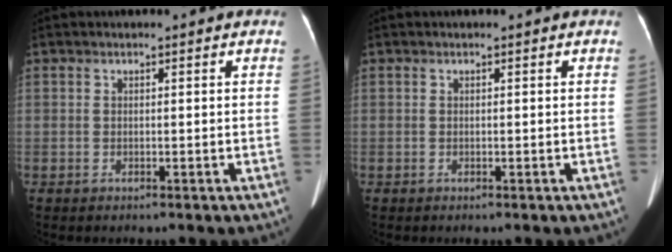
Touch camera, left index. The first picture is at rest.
{"total": 0.0}